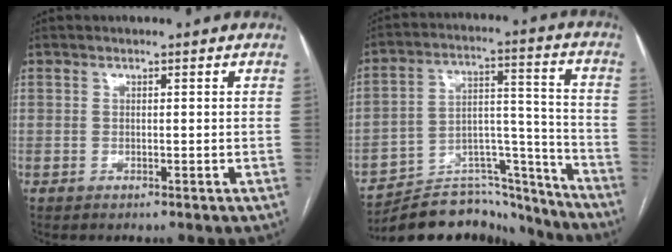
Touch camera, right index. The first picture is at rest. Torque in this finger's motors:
{"motor_torque": [-0.97, -0.73, -0.67, -0.15]}